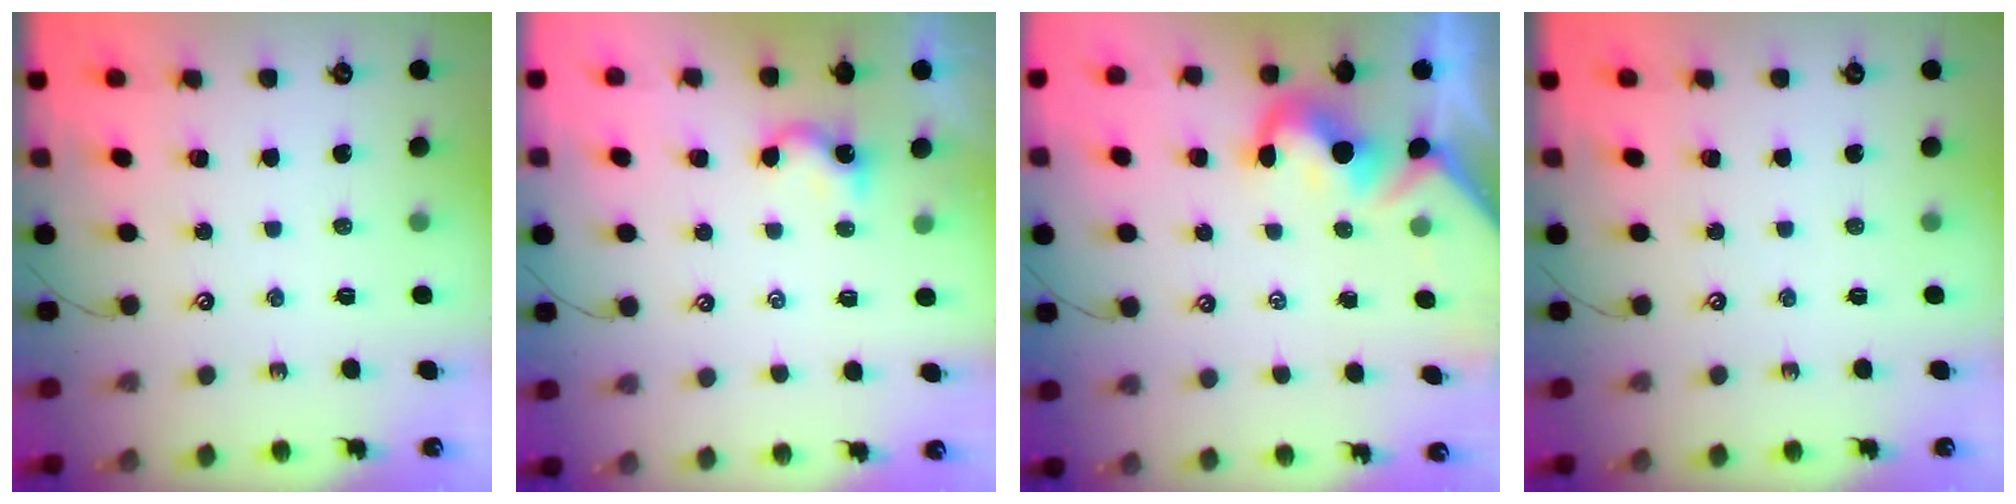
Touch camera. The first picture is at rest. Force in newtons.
{"total": 1.2, "press": 1.1, "slide": 0.3}
{"total": 3.9, "press": 3.9, "slide": 0.7}
{"total": 0.0}